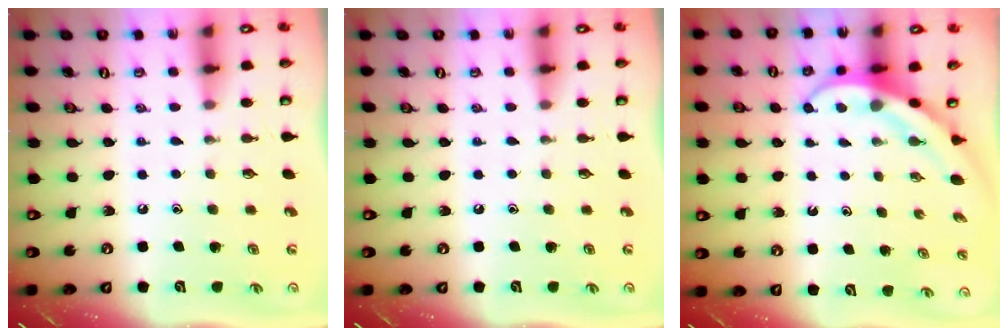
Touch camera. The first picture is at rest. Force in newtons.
{"total": 0.0}
{"total": 4.0, "press": 3.9, "slide": 0.4}